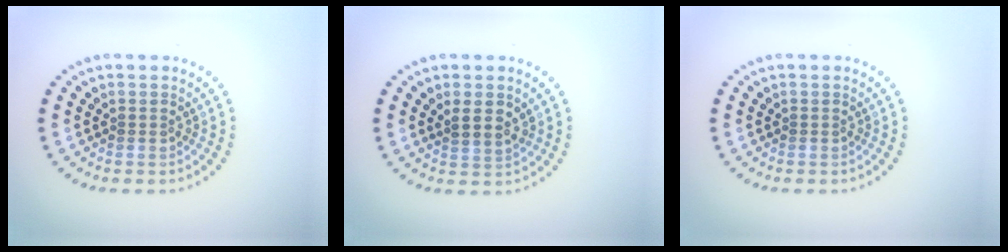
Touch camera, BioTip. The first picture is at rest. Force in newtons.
{"total": 1.6, "press": 1.4, "slide": 0.9}
{"total": 0.0}